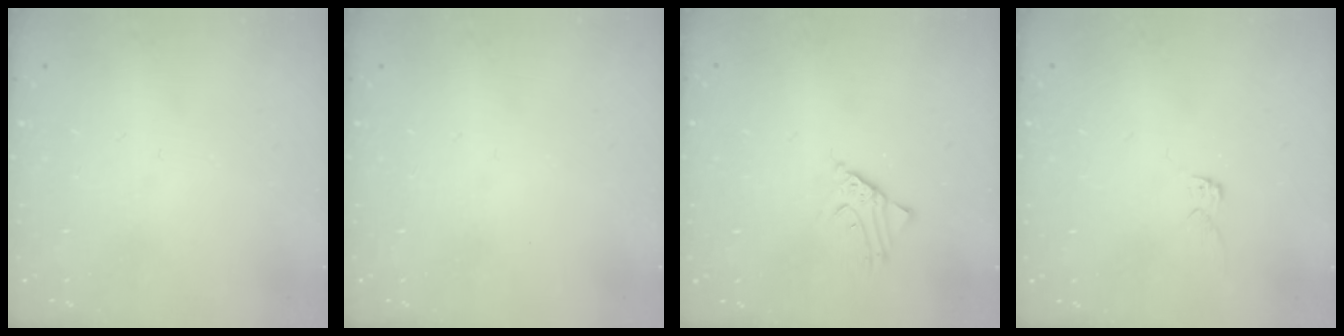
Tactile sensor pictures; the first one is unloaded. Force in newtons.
{"total": 0.0}
{"total": 3.1, "press": 3.1, "slide": 0.3}
{"total": 2.6, "press": 2.6, "slide": 0.1}